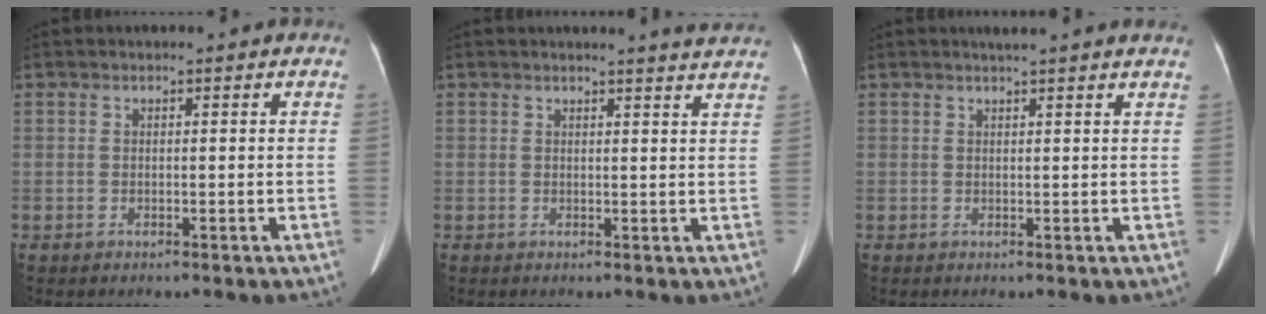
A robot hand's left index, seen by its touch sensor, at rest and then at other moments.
{"total": 4.4, "force": [4.2, -0.5, 1.3], "torque": [-0.018, -0.007, 0.030]}
{"total": 5.1, "force": [4.6, -0.3, 2.4], "torque": [-0.032, 0.018, 0.048]}